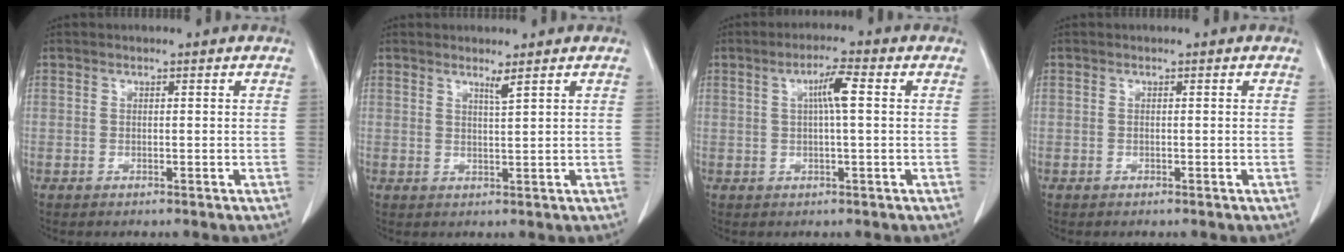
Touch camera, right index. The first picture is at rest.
{"total": 1.6, "force": [1.2, -0.5, 0.9], "torque": [-0.019, -0.011, 0.024]}
{"total": 4.4, "force": [1.0, 0.4, 4.2], "torque": [-0.075, 0.010, 0.015]}
{"total": 0.0}